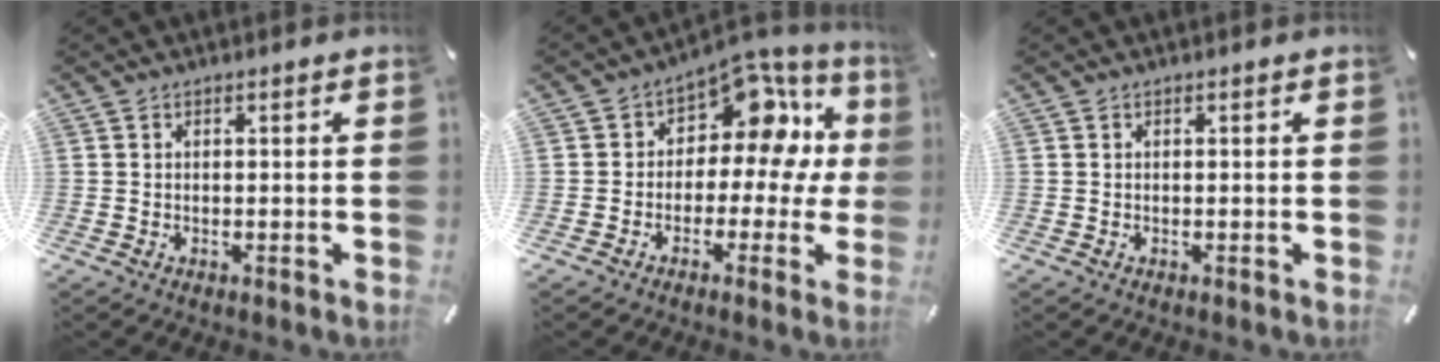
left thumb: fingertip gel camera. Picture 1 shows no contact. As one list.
[{"total": 11.4, "force": [5.1, 7.0, 7.4], "torque": [-0.122, -0.042, 0.089]}, {"total": 0.0}]